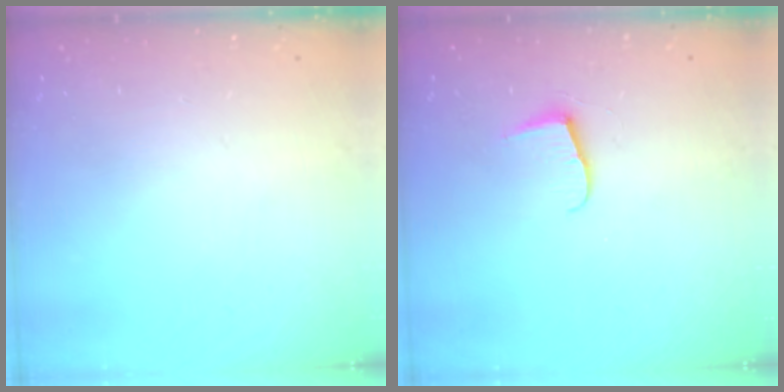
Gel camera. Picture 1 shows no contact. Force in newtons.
{"total": 6.2, "press": 6.2, "slide": 0.5}